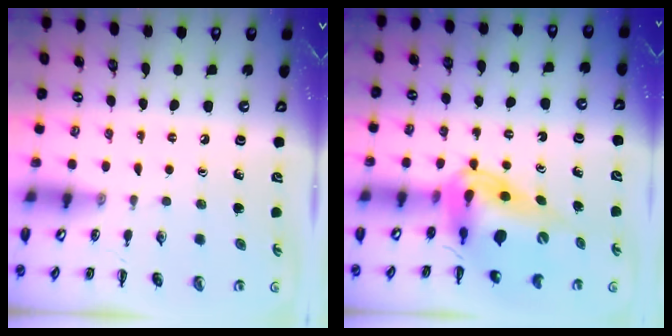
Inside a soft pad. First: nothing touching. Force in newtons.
{"total": 14.3, "press": 13.6, "slide": 4.4}